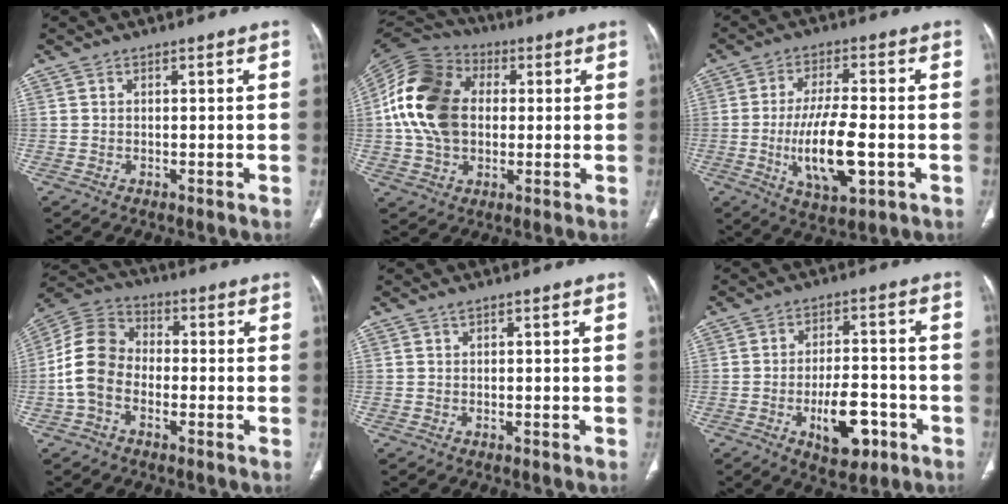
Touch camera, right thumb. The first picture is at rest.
{"total": 18.9, "force": [1.5, 13.7, 12.9], "torque": [-0.238, 0.021, 0.020]}
{"total": 13.0, "force": [-2.8, 4.7, 11.8], "torque": [-0.211, -0.001, -0.044]}
{"total": 10.8, "force": [-2.4, 7.8, 7.1], "torque": [-0.134, 0.033, -0.061]}
{"total": 0.0}
{"total": 10.3, "force": [-4.2, 5.2, 7.8], "torque": [-0.102, 0.021, -0.058]}